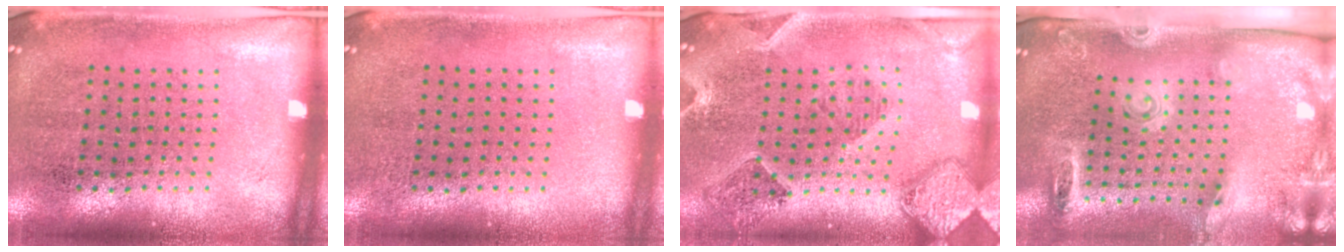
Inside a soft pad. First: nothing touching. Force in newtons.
{"total": 0.0}
{"total": 1.5, "press": 1.4, "slide": 0.3}
{"total": 2.7, "press": 1.9, "slide": 1.9}